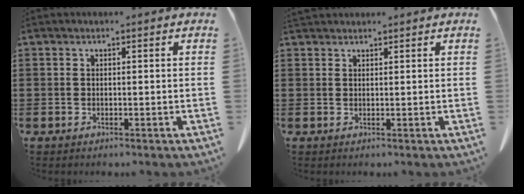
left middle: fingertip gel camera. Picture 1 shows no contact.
{"total": 1.3, "force": [1.3, 0.3, 0.1], "torque": [-0.007, 0.000, 0.026]}